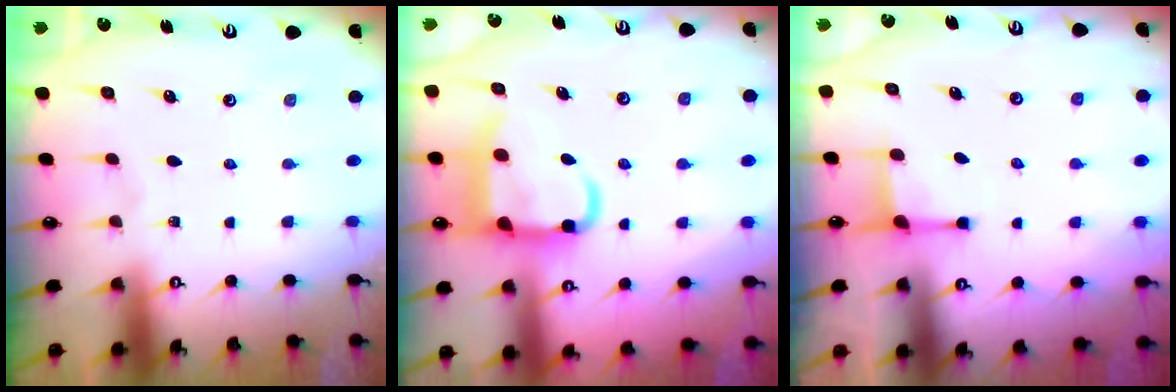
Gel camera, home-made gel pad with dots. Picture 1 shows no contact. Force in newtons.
{"total": 13.6, "press": 13.5, "slide": 1.6}
{"total": 2.3, "press": 2.2, "slide": 0.6}